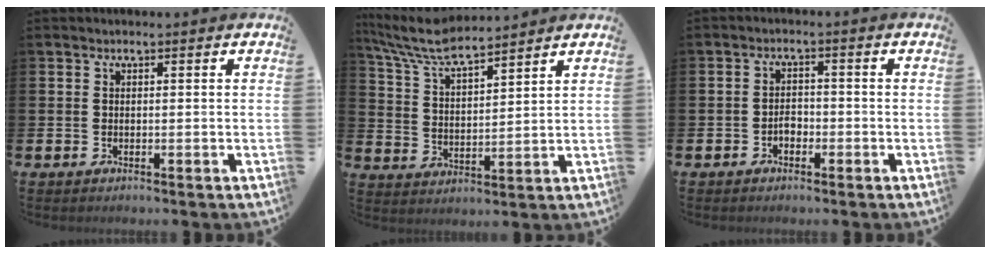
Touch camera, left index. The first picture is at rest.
{"total": 7.4, "force": [6.9, 0.9, 2.5], "torque": [-0.073, -0.038, 0.122]}
{"total": 2.2, "force": [-1.3, 1.5, 1.0], "torque": [-0.018, 0.004, -0.028]}